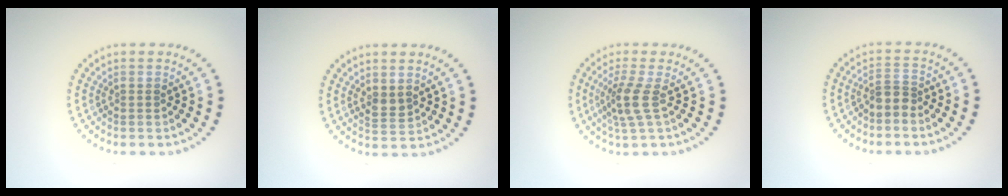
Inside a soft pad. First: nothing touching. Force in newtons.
{"total": 1.5, "press": 1.4, "slide": 0.6}
{"total": 2.8, "press": 2.1, "slide": 1.8}
{"total": 1.9, "press": 1.5, "slide": 1.2}